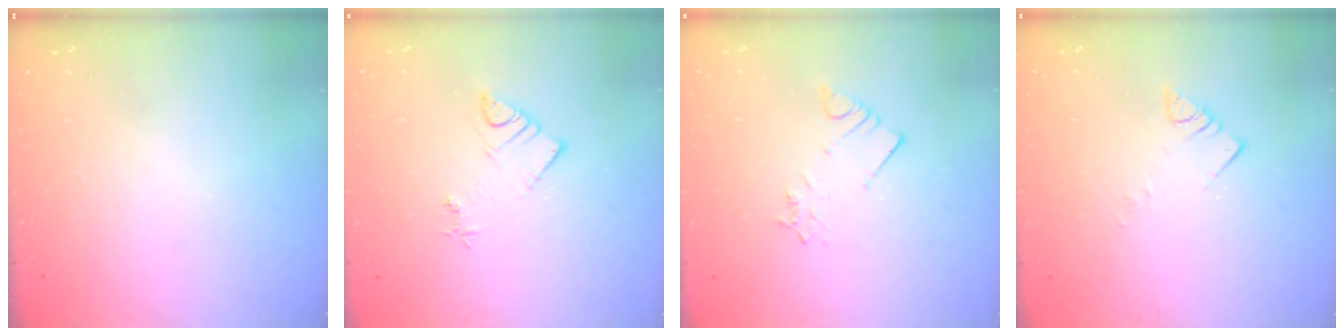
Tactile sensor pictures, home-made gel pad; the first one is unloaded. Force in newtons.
{"total": 6.4, "press": 6.4, "slide": 0.5}
{"total": 2.3, "press": 2.3, "slide": 0.3}
{"total": 2.9, "press": 2.9, "slide": 0.2}